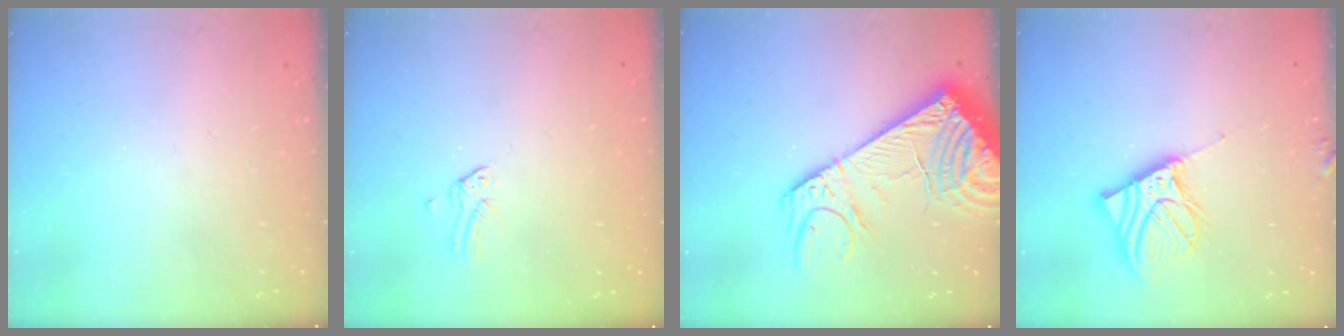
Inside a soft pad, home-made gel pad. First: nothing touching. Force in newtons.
{"total": 0.0}
{"total": 21.9, "press": 21.5, "slide": 4.4}
{"total": 11.5, "press": 11.3, "slide": 2.1}